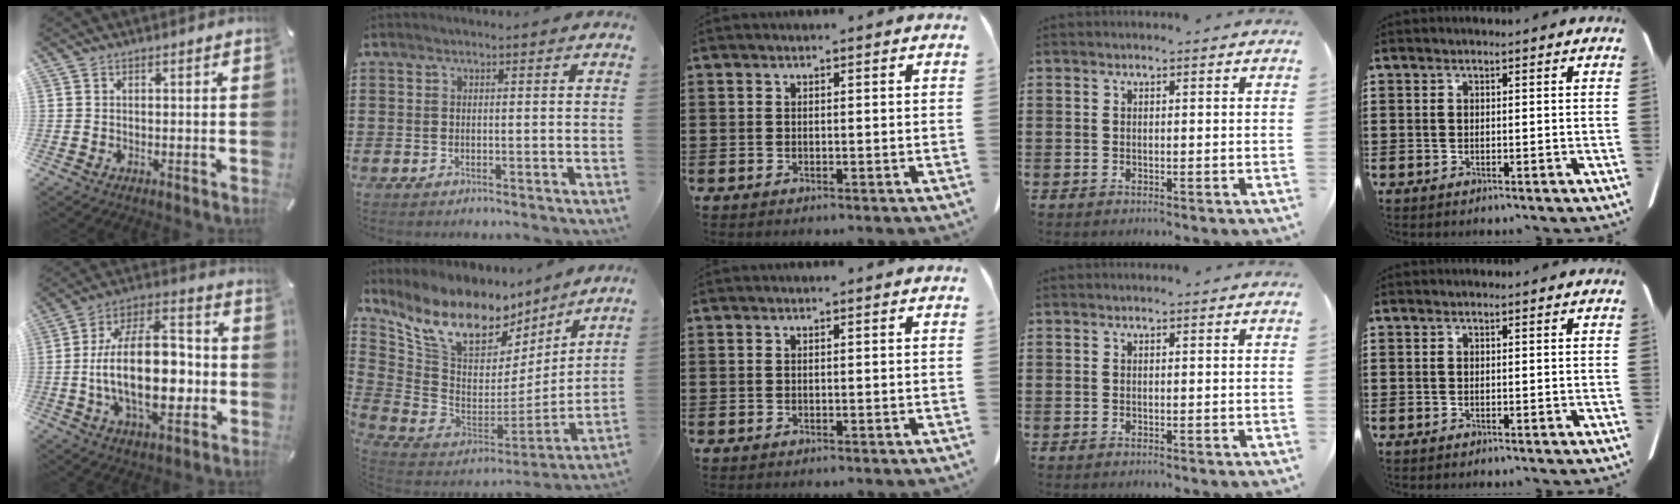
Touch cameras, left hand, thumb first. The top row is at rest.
{"thumb": {"total": 22.0, "force": [-2.9, 12.3, 18.0], "torque": [-0.325, -0.001, -0.052]}, "index": {"total": 12.7, "force": [9.7, 5.5, 6.2], "torque": [-0.162, -0.067, 0.172]}}